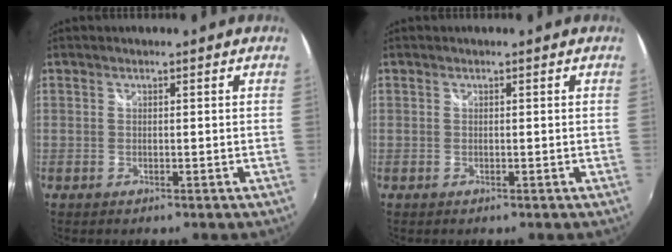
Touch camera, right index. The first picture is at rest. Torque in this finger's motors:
{"motor_torque": [0.00, 0.01, 0.00, 0.00]}